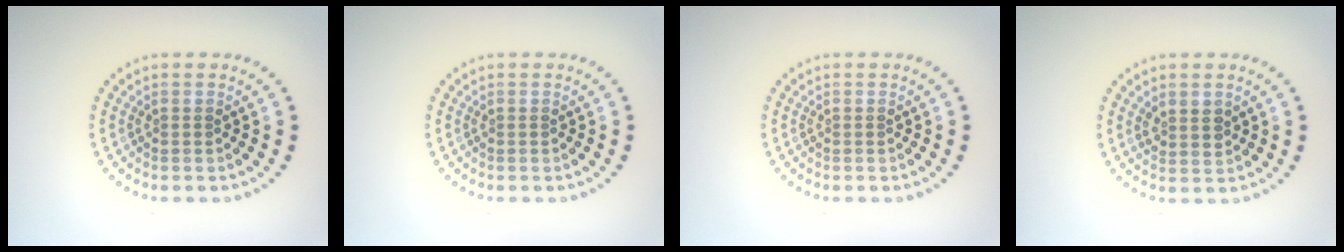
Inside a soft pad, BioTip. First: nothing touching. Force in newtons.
{"total": 0.0}
{"total": 0.0}
{"total": 1.9, "press": 1.7, "slide": 0.8}